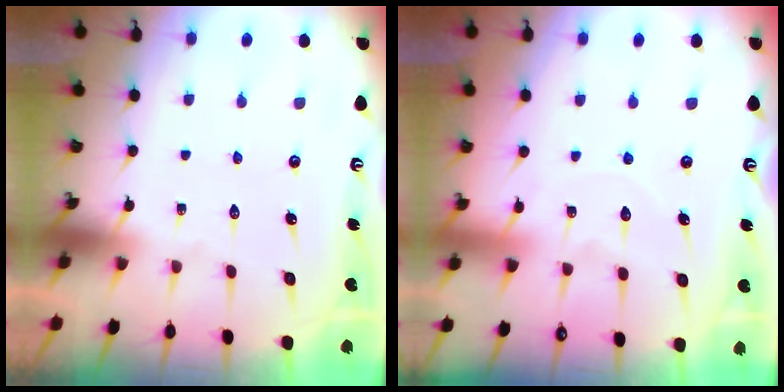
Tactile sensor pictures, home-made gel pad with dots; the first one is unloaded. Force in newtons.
{"total": 6.0, "press": 6.0, "slide": 0.7}